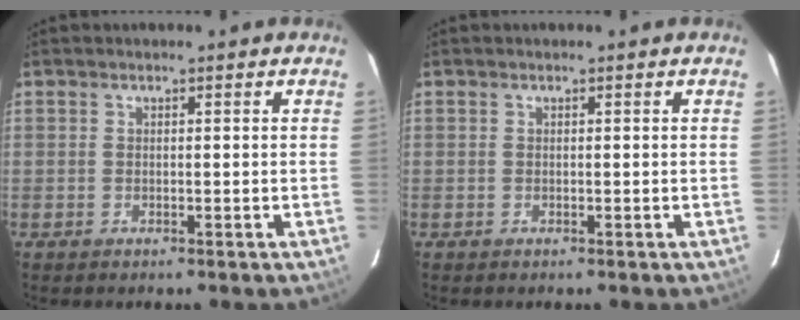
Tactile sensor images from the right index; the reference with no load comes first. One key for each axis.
{"total": 0.0}